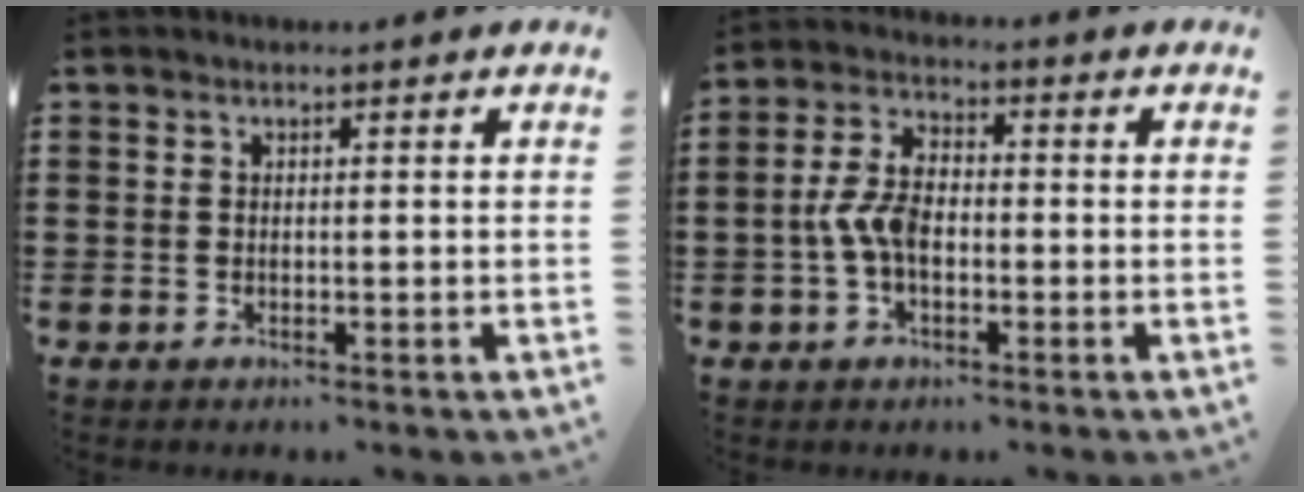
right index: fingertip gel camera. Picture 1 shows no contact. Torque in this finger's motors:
{"motor_torque": [1.59, 0.55, 0.75, 0.16]}